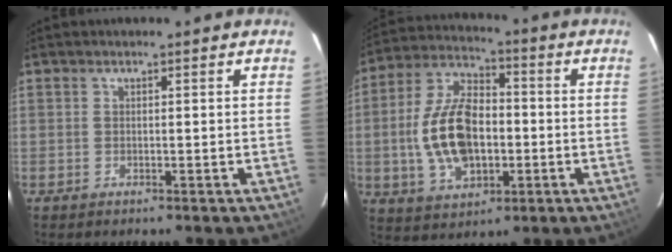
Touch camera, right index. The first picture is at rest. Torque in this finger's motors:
{"motor_torque": [1.61, 0.49, 0.51, 0.12]}